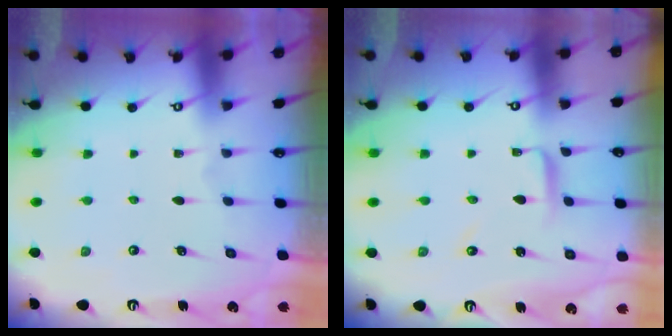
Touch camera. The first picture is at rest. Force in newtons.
{"total": 3.2, "press": 3.2, "slide": 0.0}